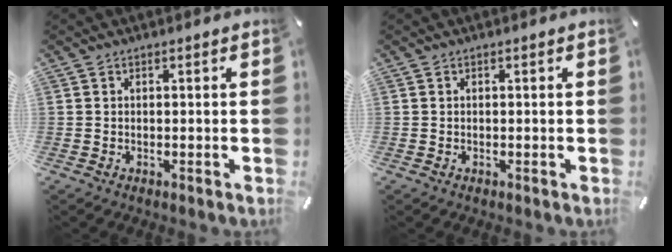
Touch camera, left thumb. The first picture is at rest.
{"total": 0.0}